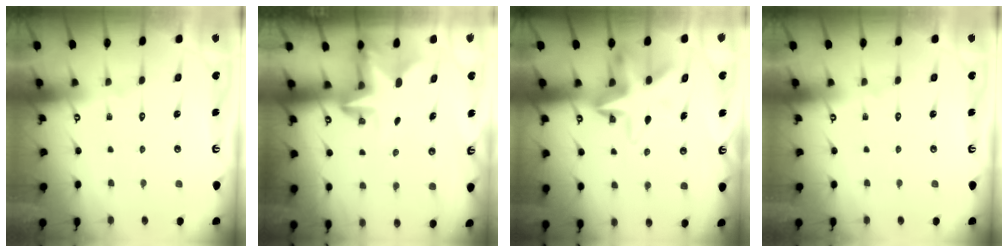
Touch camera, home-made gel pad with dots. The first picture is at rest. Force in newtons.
{"total": 2.4, "press": 2.3, "slide": 0.4}
{"total": 9.4, "press": 9.2, "slide": 2.0}
{"total": 0.0}